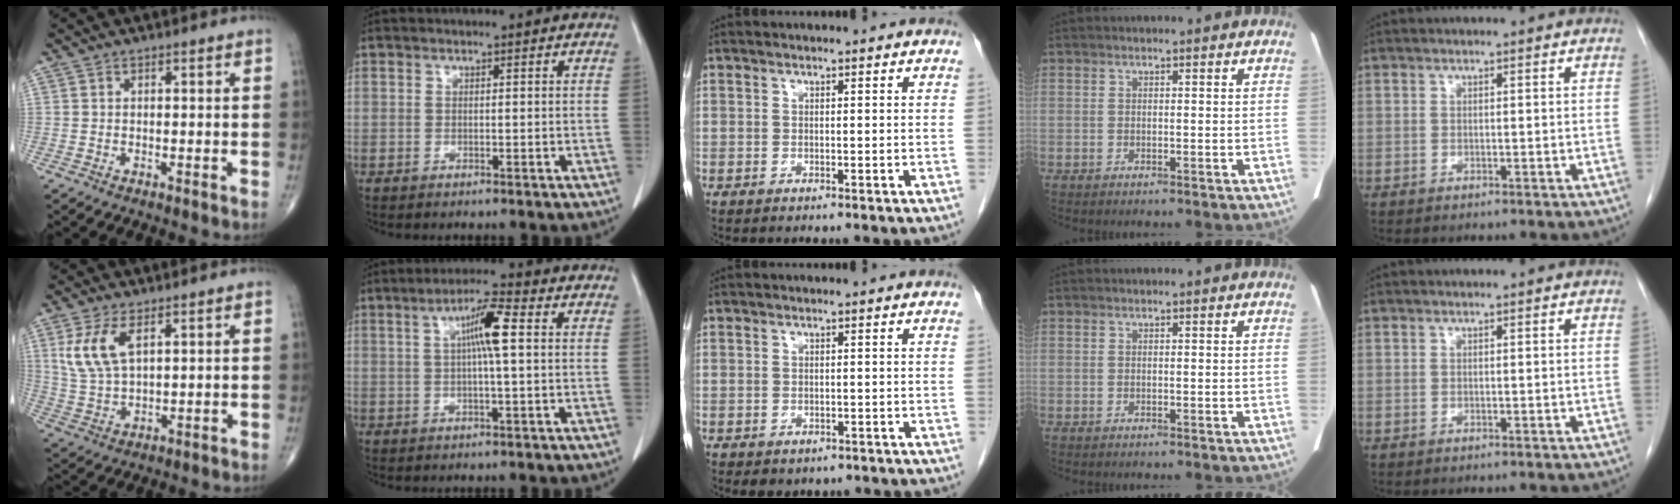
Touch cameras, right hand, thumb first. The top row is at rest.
{"thumb": {"total": 8.5, "force": [3.4, 3.9, 6.7], "torque": [-0.143, -0.007, 0.076]}, "index": {"total": 6.4, "force": [1.2, 0.3, 6.3], "torque": [-0.113, 0.010, 0.018]}, "middle": {"total": 2.8, "force": [-2.0, 1.7, 1.0], "torque": [-0.009, -0.001, -0.020]}}